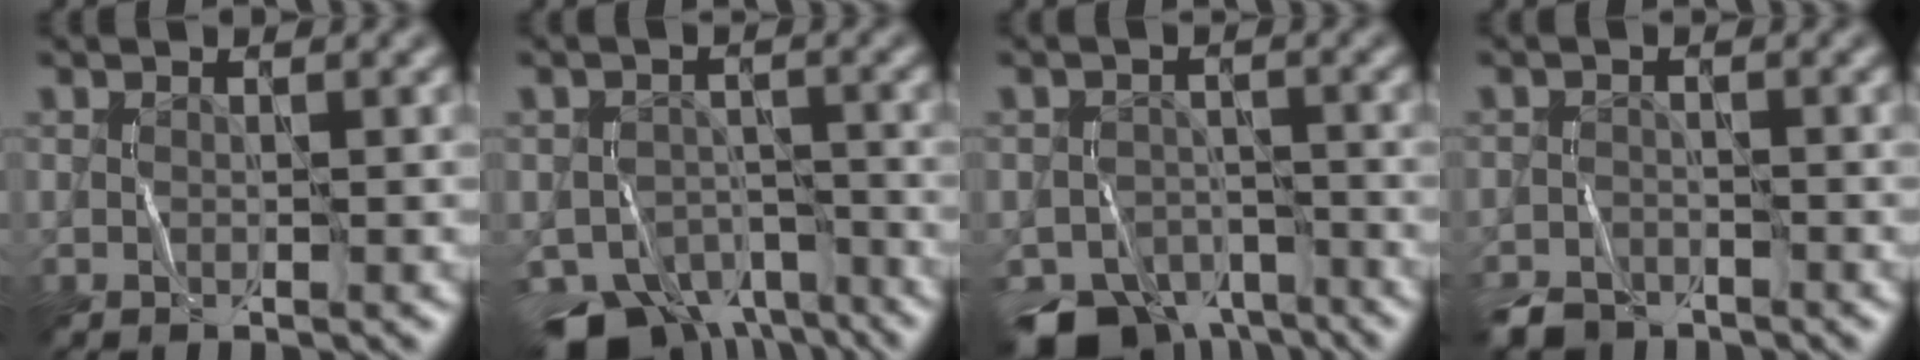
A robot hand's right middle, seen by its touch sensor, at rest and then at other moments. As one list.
[{"total": 9.2, "force": [-7.1, 4.7, 3.6], "torque": [-0.058, -0.026, -0.103]}, {"total": 7.9, "force": [-6.1, 3.9, 3.1], "torque": [-0.045, -0.019, -0.104]}, {"total": 3.2, "force": [-2.7, 1.4, 0.7], "torque": [-0.011, -0.005, -0.058]}]